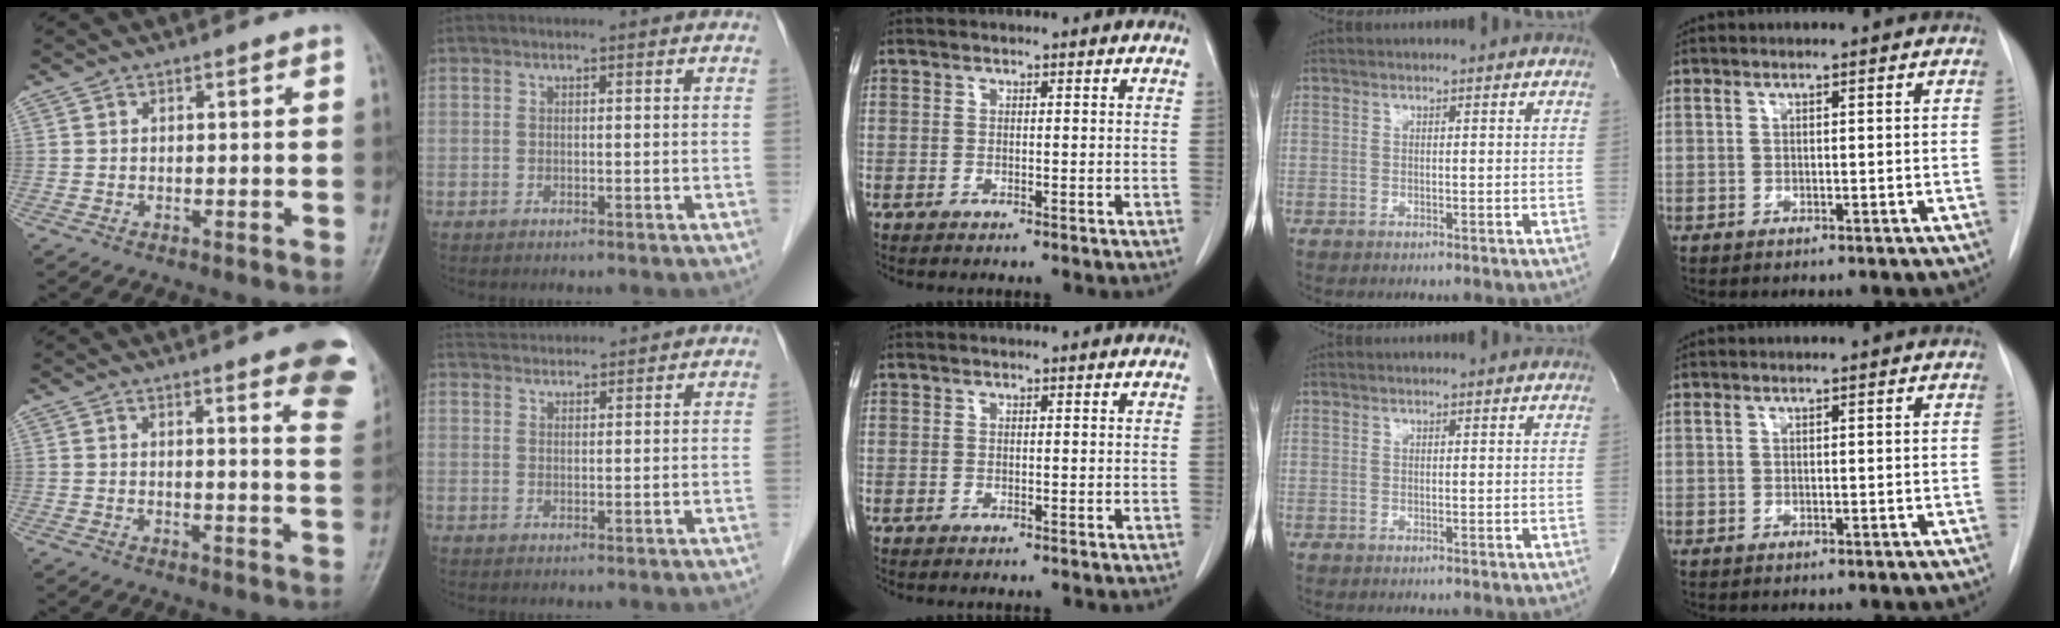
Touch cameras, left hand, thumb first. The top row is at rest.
{"thumb": {"total": 13.0, "force": [8.6, 2.5, 9.4], "torque": [-0.084, -0.039, 0.079]}, "index": {"total": 5.8, "force": [5.7, 0.4, 0.9], "torque": [-0.020, 0.038, 0.091]}}